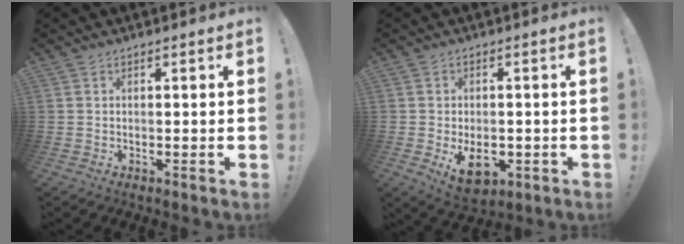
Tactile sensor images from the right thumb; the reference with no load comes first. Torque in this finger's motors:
{"motor_torque": [0.07, 0.29, -0.11, 0.18, 0.07]}